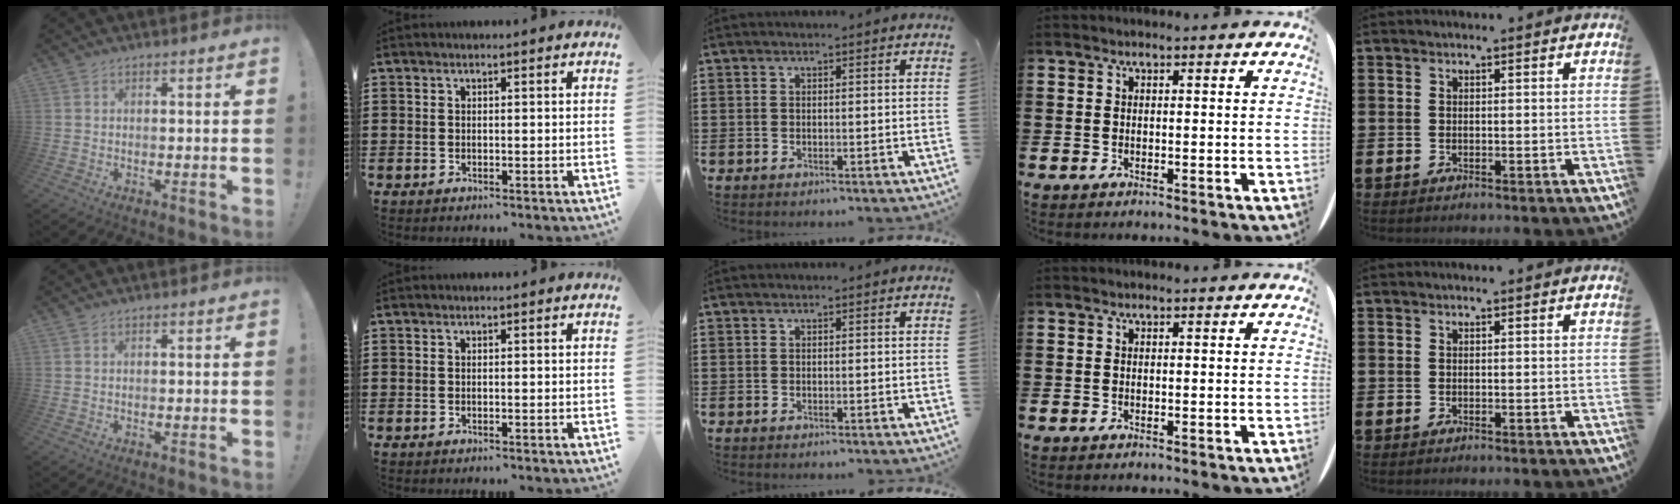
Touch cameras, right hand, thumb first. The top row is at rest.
{}